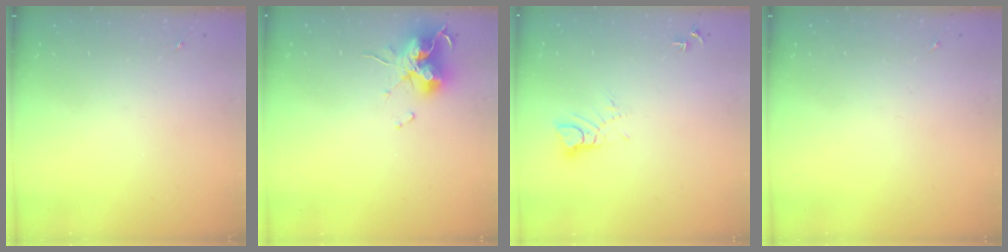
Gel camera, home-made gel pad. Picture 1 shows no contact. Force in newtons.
{"total": 14.4, "press": 14.4, "slide": 0.6}
{"total": 4.3, "press": 4.2, "slide": 0.4}
{"total": 0.0}